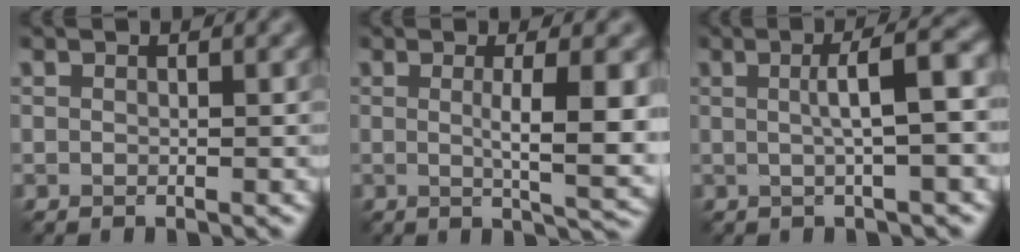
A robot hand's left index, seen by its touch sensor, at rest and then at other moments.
{"total": 6.2, "force": [0.3, 1.3, 6.0], "torque": [-0.086, -0.008, 0.007]}
{"total": 4.7, "force": [0.4, 0.9, 4.6], "torque": [-0.062, 0.015, 0.002]}